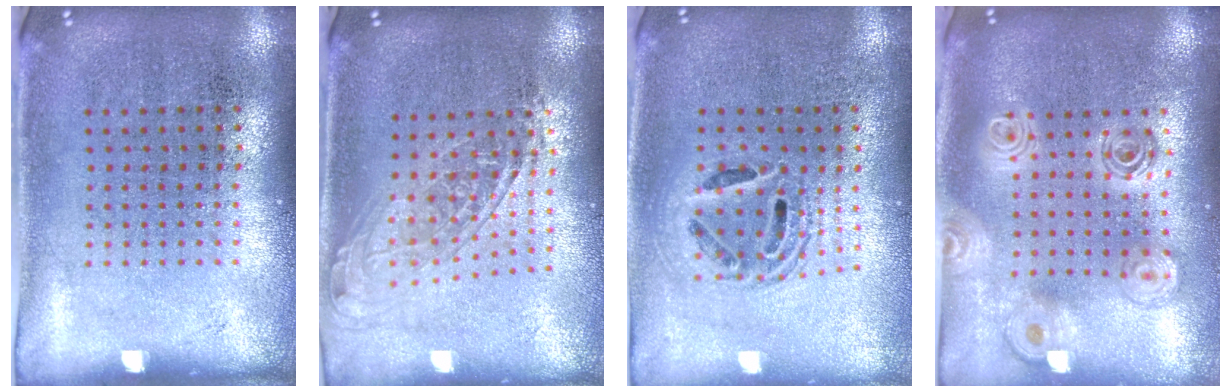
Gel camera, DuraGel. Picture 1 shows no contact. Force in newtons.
{"total": 1.6, "press": 1.3, "slide": 0.9}
{"total": 1.5, "press": 1.3, "slide": 0.8}
{"total": 2.2, "press": 1.8, "slide": 1.3}